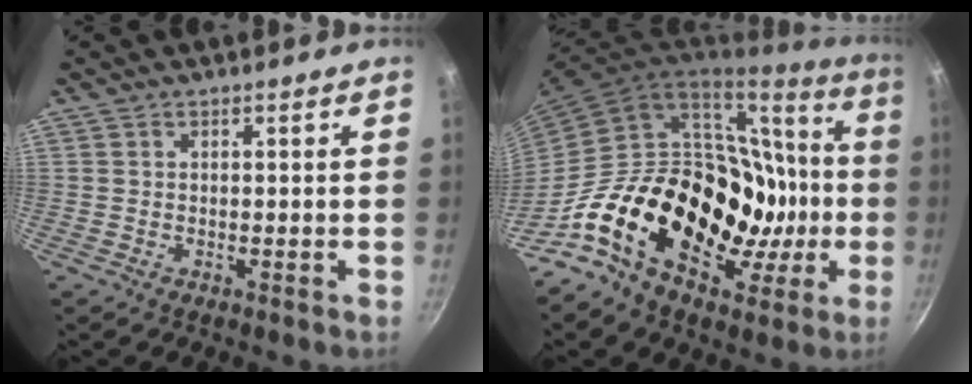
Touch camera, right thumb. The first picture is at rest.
{"total": 30.8, "force": [-6.0, 20.2, 22.4], "torque": [-0.323, 0.040, -0.078]}